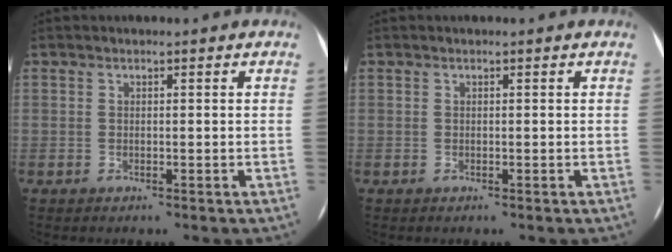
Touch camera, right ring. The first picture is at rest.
{"total": 0.0}